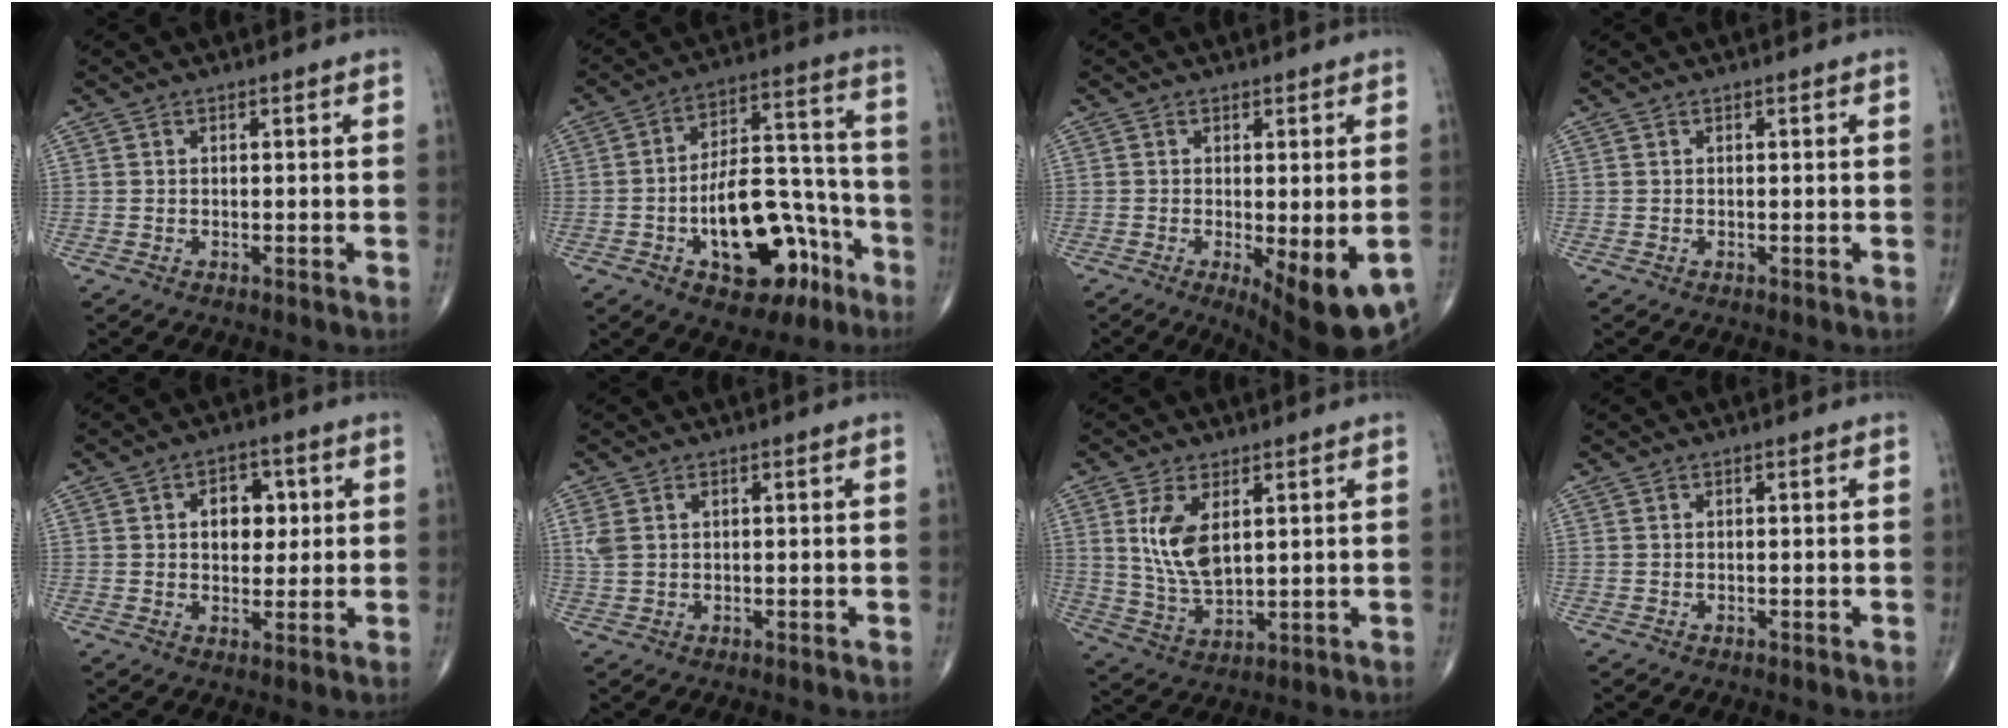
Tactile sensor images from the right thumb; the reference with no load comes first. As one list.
[{"total": 19.2, "force": [-8.1, 9.9, 14.2], "torque": [-0.181, 0.070, -0.112]}, {"total": 12.9, "force": [-4.8, 4.1, 11.3], "torque": [-0.130, -0.015, -0.057]}, {"total": 0.0}, {"total": 7.0, "force": [1.4, 4.8, 4.9], "torque": [-0.036, -0.001, 0.019]}, {"total": 3.0, "force": [1.0, 1.8, 2.2], "torque": [-0.060, 0.011, 0.026]}, {"total": 9.5, "force": [2.9, 4.7, 7.7], "torque": [-0.145, -0.018, 0.067]}, {"total": 0.0}]